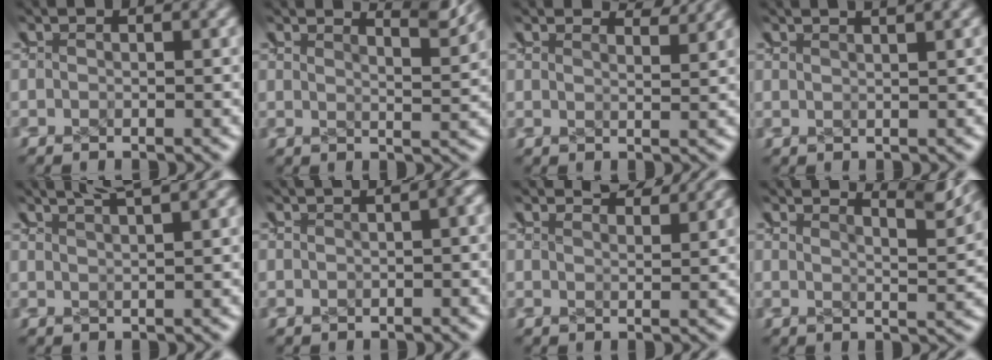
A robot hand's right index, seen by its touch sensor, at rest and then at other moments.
{"total": 4.0, "force": [3.6, -0.5, 1.5], "torque": [-0.010, -0.001, 0.061]}
{"total": 2.7, "force": [2.7, -0.6, 0.0], "torque": [-0.003, -0.002, 0.047]}
{"total": 1.5, "force": [1.4, -0.6, 0.2], "torque": [-0.002, 0.004, 0.026]}
{"total": 3.0, "force": [2.8, -0.3, 1.0], "torque": [-0.010, 0.010, 0.048]}
{"total": 0.9, "force": [0.2, 0.4, 0.8], "torque": [-0.001, 0.015, -0.002]}
{"total": 2.3, "force": [2.2, -0.6, 0.0], "torque": [0.004, 0.001, 0.040]}
{"total": 4.5, "force": [4.0, -0.3, 2.1], "torque": [-0.014, 0.001, 0.064]}